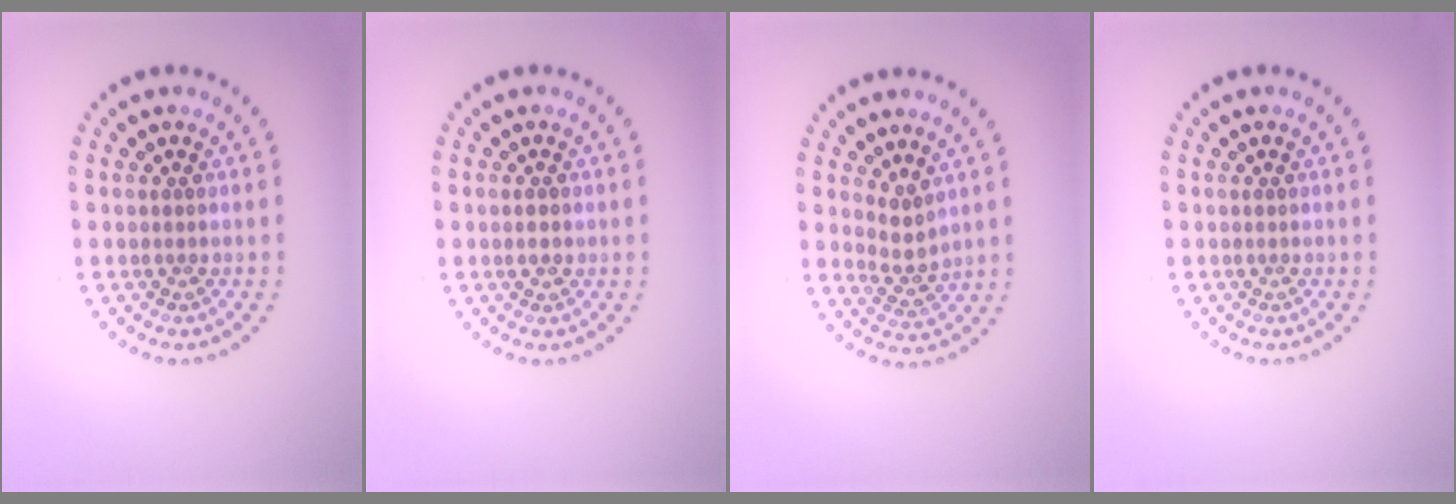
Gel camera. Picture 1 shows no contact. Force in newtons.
{"total": 1.1, "press": 1.1, "slide": 0.2}
{"total": 2.2, "press": 1.7, "slide": 1.4}
{"total": 0.0}